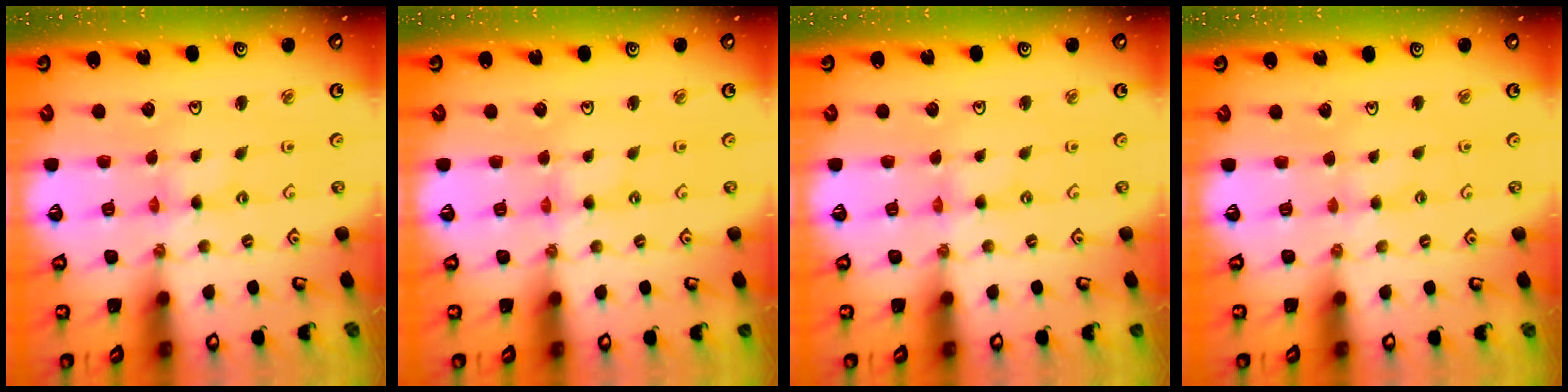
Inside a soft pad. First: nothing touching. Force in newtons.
{"total": 0.5, "press": 0.5, "slide": 0.2}
{"total": 0.0}
{"total": 0.6, "press": 0.6, "slide": 0.2}